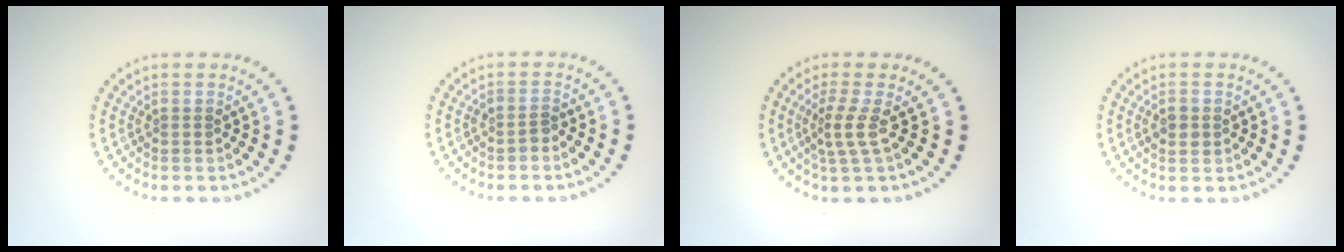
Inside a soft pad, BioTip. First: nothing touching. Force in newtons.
{"total": 1.0, "press": 0.8, "slide": 0.7}
{"total": 2.4, "press": 1.5, "slide": 1.8}
{"total": 1.6, "press": 1.6, "slide": 0.1}